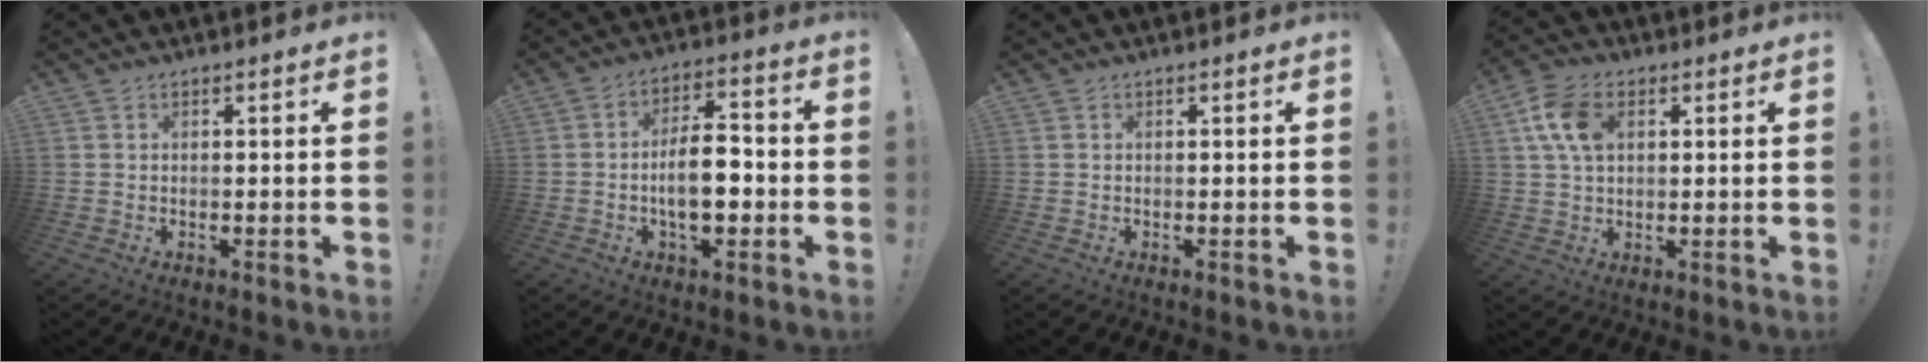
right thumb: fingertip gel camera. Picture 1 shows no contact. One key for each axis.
{"total": 11.4, "fx": -2.6, "fy": 5.6, "fz": 9.6, "tx": -0.160, "ty": 0.007, "tz": -0.050}
{"total": 0.0}
{"total": 10.1, "fx": 2.8, "fy": 6.7, "fz": 7.0, "tx": -0.143, "ty": 0.007, "tz": 0.053}